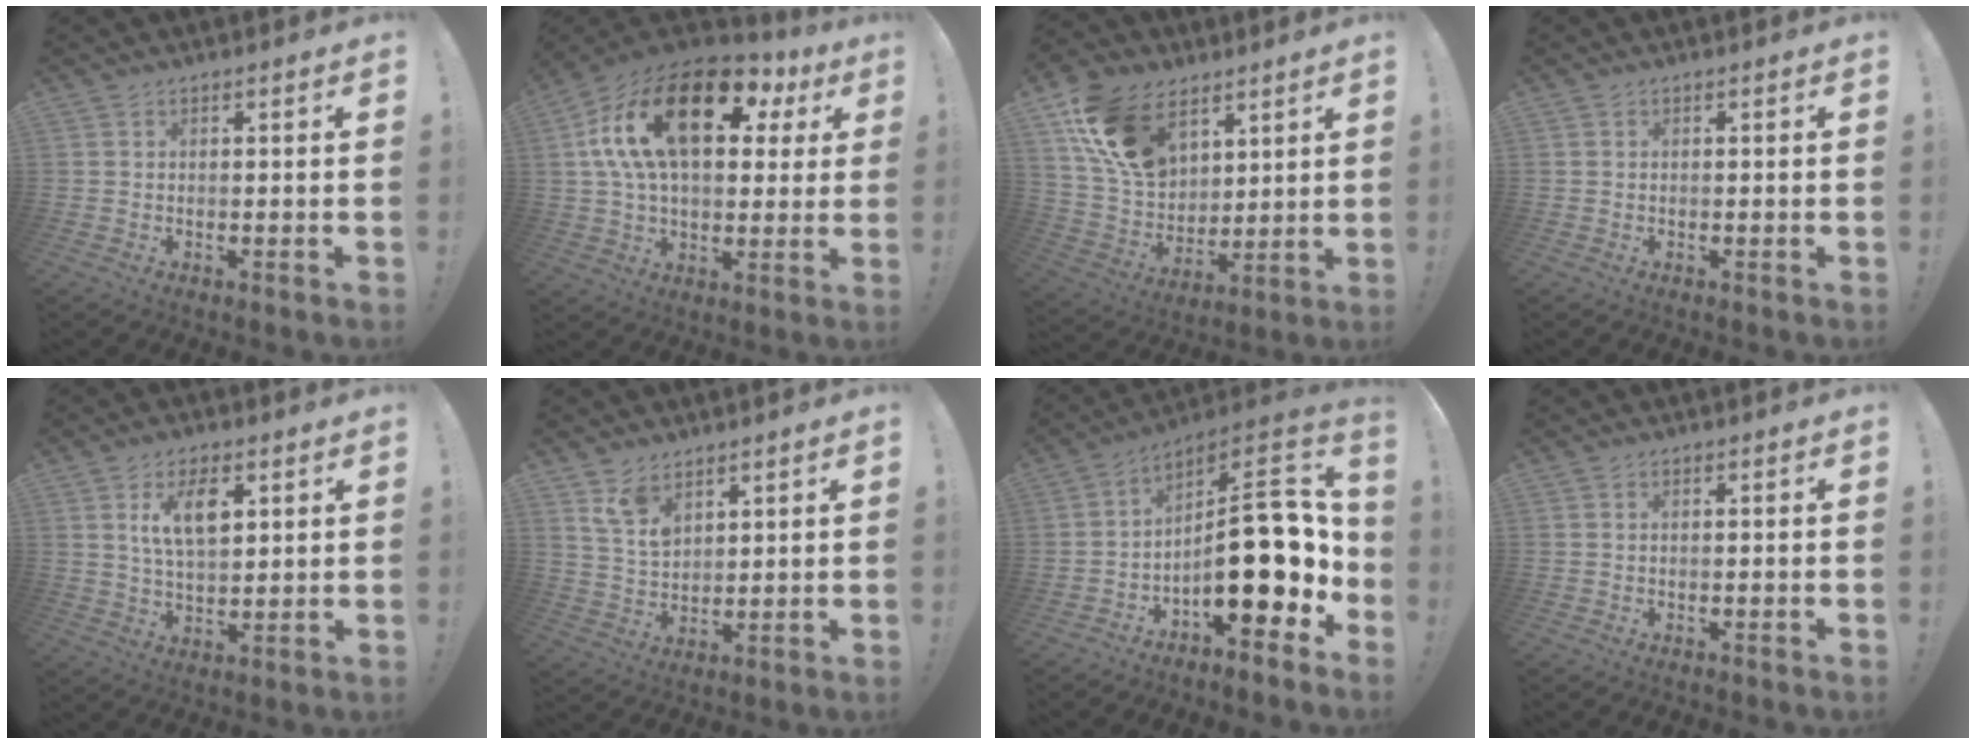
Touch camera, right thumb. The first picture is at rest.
{"total": 23.7, "force": [8.4, 11.8, 18.8], "torque": [-0.322, -0.026, 0.140]}
{"total": 19.2, "force": [10.1, 12.6, 10.5], "torque": [-0.193, -0.048, 0.196]}
{"total": 0.0}
{"total": 9.9, "force": [4.0, 5.2, 7.3], "torque": [-0.114, -0.005, 0.069]}
{"total": 8.5, "force": [6.1, 4.5, 3.8], "torque": [-0.072, -0.030, 0.119]}
{"total": 22.8, "force": [-3.9, 9.6, 20.3], "torque": [-0.305, 0.020, -0.051]}
{"total": 0.0}